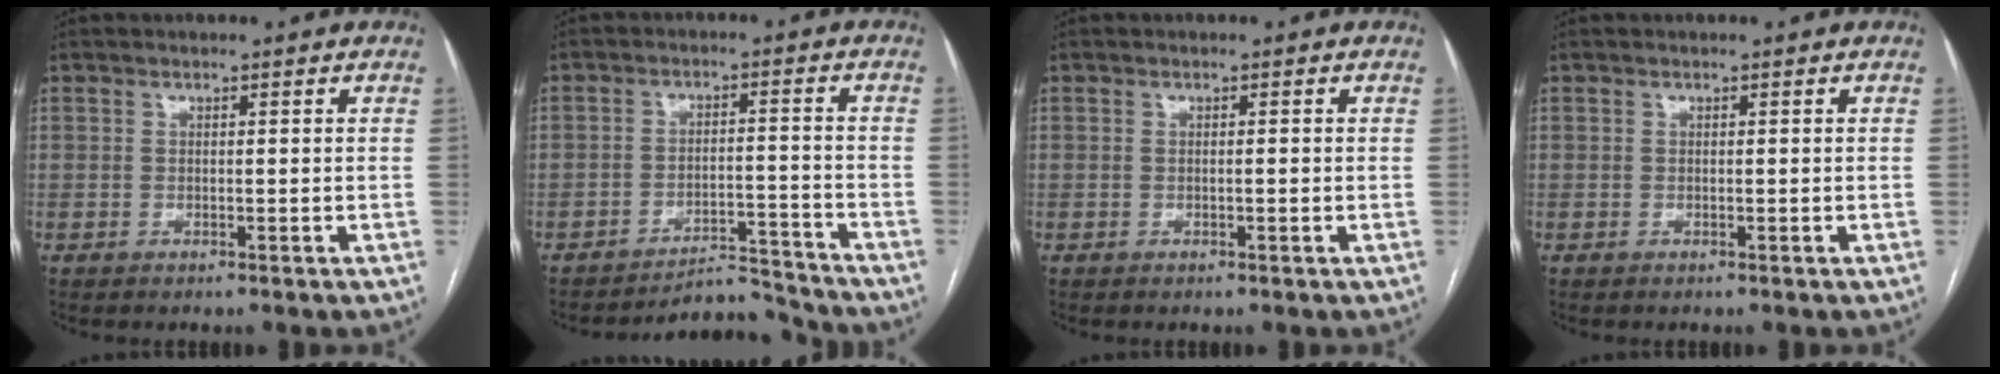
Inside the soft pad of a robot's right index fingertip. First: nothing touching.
{"total": 6.4, "force": [-6.4, 0.3, -0.7], "torque": [0.016, 0.026, -0.098]}
{"total": 0.7, "force": [-0.2, 0.0, 0.6], "torque": [-0.010, 0.002, -0.001]}
{"total": 0.0}